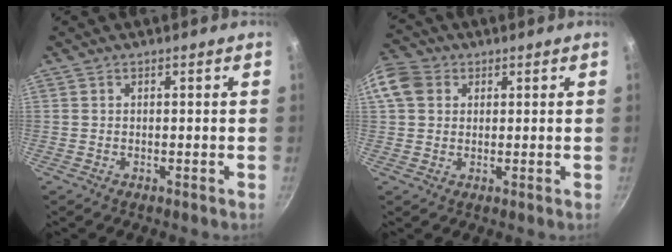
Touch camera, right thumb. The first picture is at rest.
{"total": 8.6, "force": [2.4, 7.1, 4.2], "torque": [-0.078, 0.012, 0.034]}